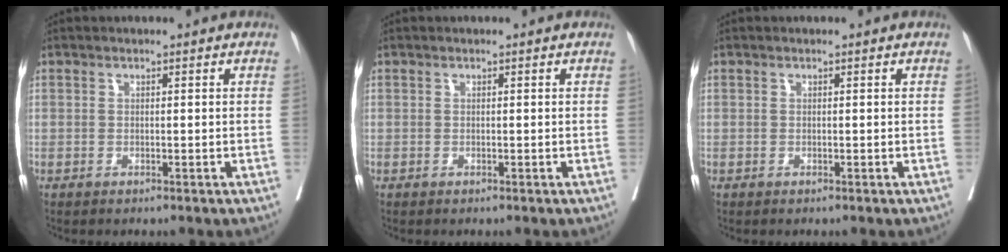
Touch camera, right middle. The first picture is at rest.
{"total": 0.0}
{"total": 0.0}